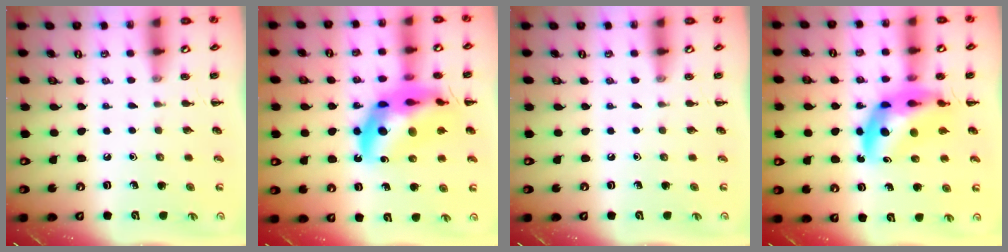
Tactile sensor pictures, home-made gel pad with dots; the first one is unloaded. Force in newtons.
{"total": 20.6, "press": 20.0, "slide": 5.0}
{"total": 0.0}
{"total": 13.2, "press": 12.7, "slide": 3.8}